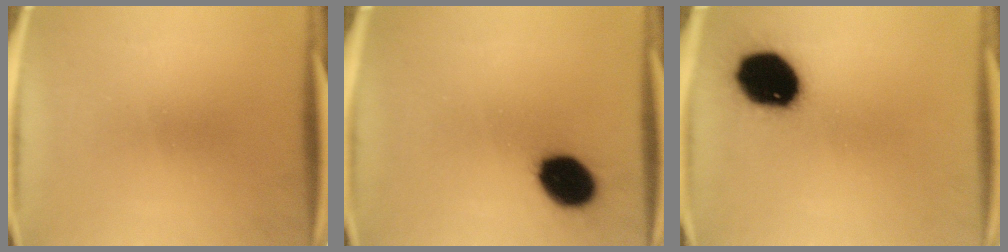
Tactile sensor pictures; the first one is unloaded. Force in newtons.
{"total": 12.1}
{"total": 18.0}